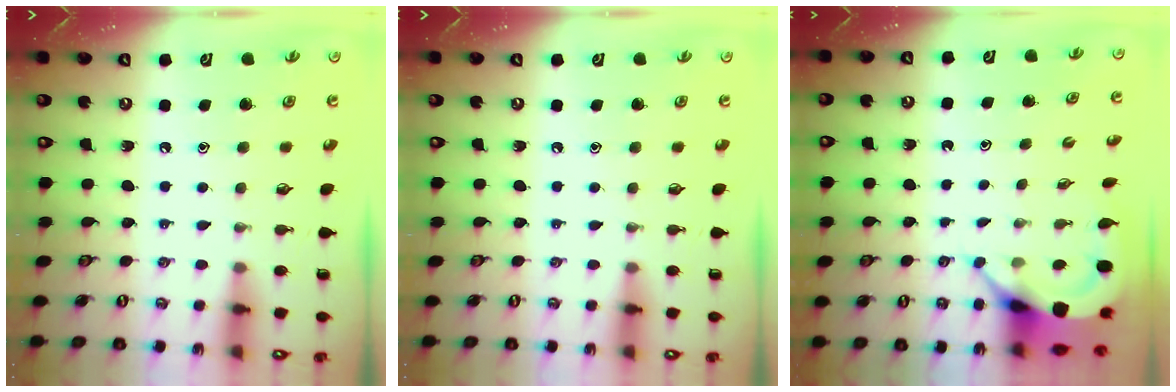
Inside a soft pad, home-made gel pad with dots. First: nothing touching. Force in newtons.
{"total": 0.0}
{"total": 5.1, "press": 5.0, "slide": 0.7}